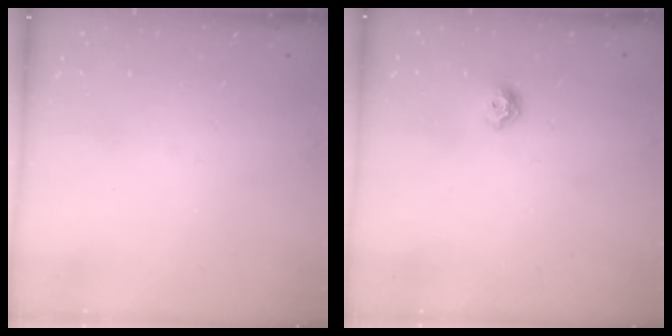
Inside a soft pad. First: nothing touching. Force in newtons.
{"total": 7.3, "press": 7.2, "slide": 0.8}